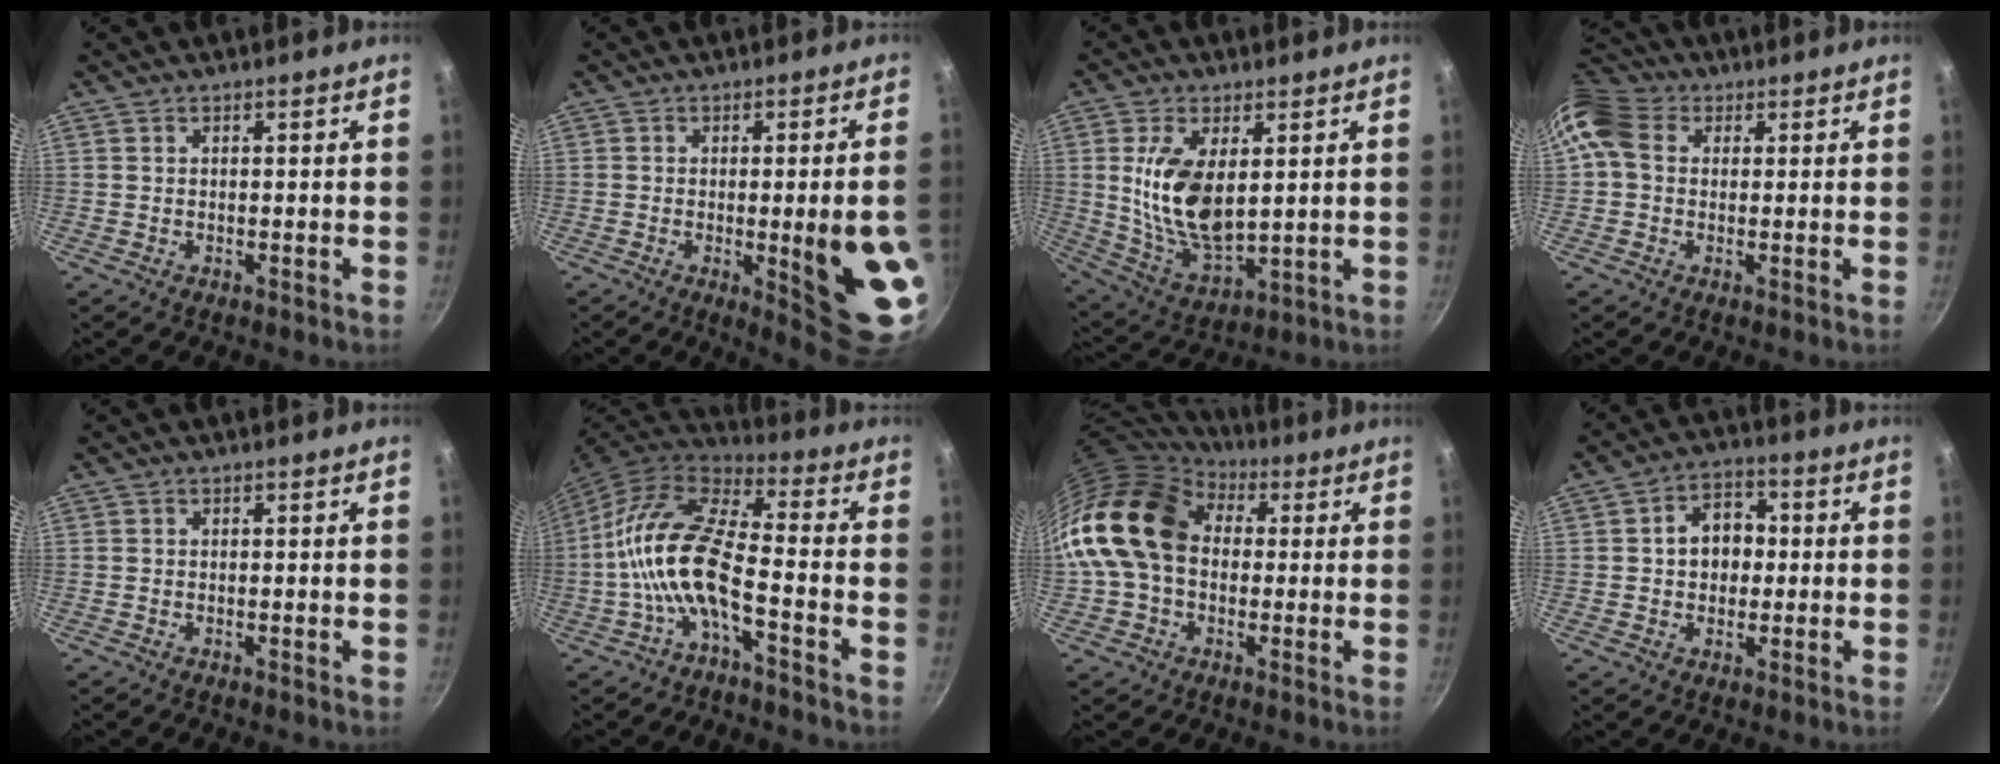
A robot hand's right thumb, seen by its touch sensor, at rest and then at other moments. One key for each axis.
{"total": 13.7, "fx": -2.4, "fy": 2.6, "fz": 13.2, "tx": -0.144, "ty": 0.005, "tz": -0.022}
{"total": 14.3, "fx": 2.5, "fy": 7.4, "fz": 12.0, "tx": -0.218, "ty": -0.023, "tz": 0.060}
{"total": 10.2, "fx": 1.8, "fy": 8.3, "fz": 5.5, "tx": -0.103, "ty": 0.020, "tz": 0.015}
{"total": 0.0}
{"total": 14.0, "fx": -4.0, "fy": 5.2, "fz": 12.4, "tx": -0.245, "ty": 0.042, "tz": -0.092}
{"total": 18.7, "fx": 2.2, "fy": 13.9, "fz": 12.2, "tx": -0.216, "ty": 0.036, "tz": 0.028}
{"total": 8.0, "fx": 0.4, "fy": 6.2, "fz": 5.1, "tx": -0.037, "ty": 0.015, "tz": -0.001}